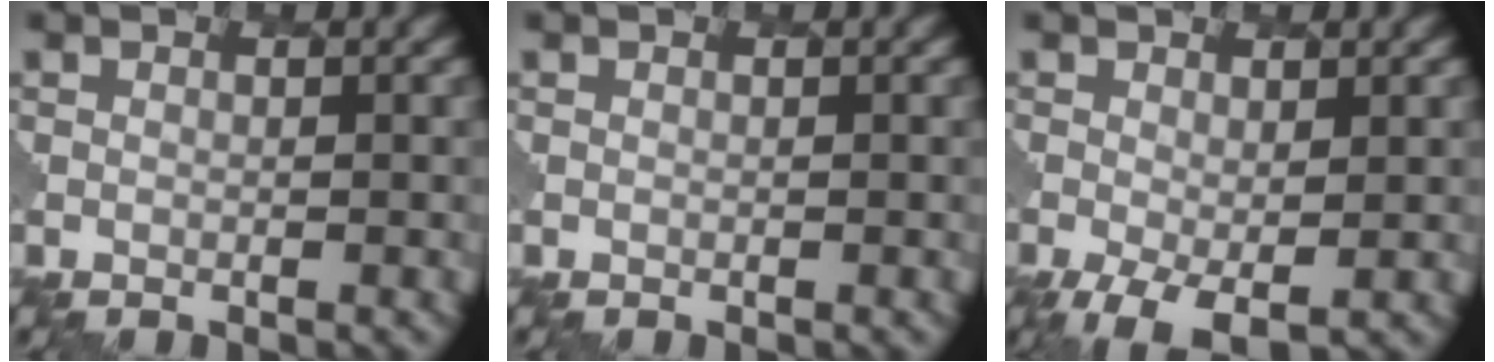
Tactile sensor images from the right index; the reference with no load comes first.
{"total": 0.0}
{"total": 3.6, "force": [-1.1, 1.6, 3.0], "torque": [-0.062, -0.011, -0.017]}